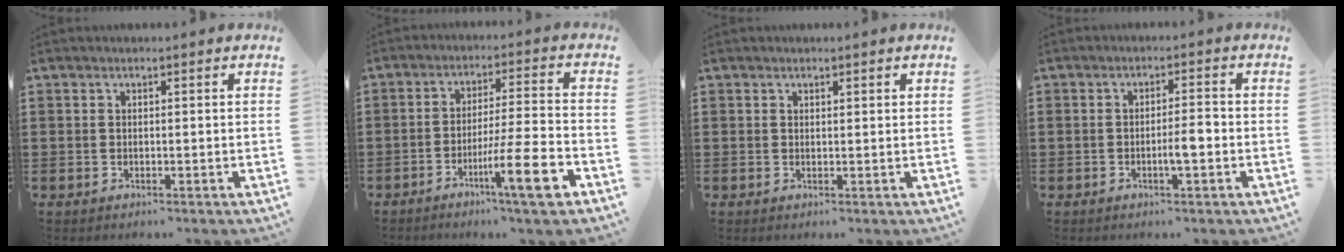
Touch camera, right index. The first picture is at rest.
{"total": 11.1, "force": [-5.5, 0.6, 9.6], "torque": [-0.162, 0.002, -0.097]}
{"total": 0.5, "force": [0.4, 0.3, 0.2], "torque": [-0.006, 0.003, 0.007]}
{"total": 3.5, "force": [-1.0, 0.5, 3.3], "torque": [-0.057, 0.003, -0.019]}